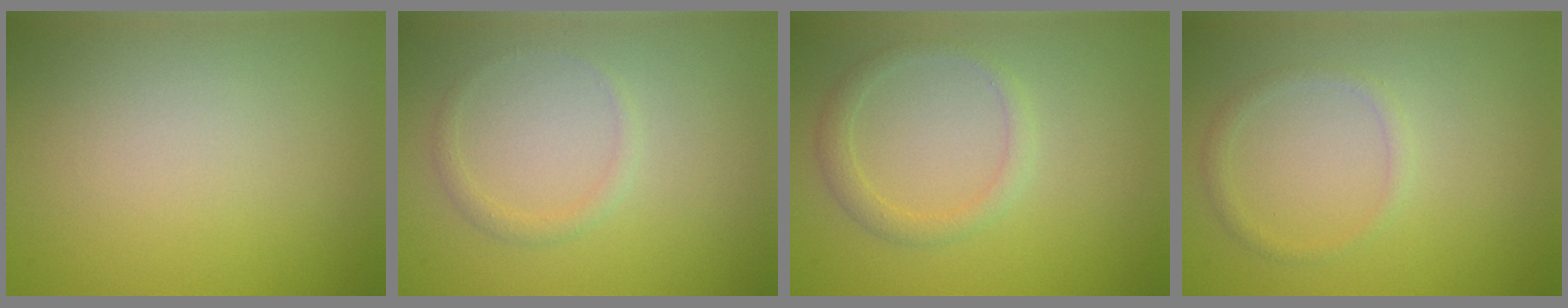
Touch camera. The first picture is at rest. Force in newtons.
{"total": 1.0, "press": 1.0, "slide": 0.0}
{"total": 1.8, "press": 1.8, "slide": 0.2}
{"total": 1.1, "press": 1.1, "slide": 0.0}